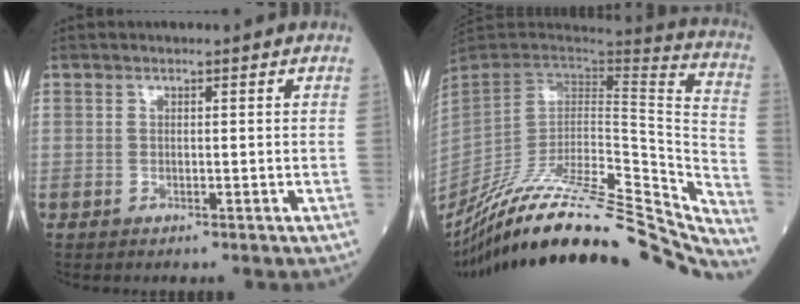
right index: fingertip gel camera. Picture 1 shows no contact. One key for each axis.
{"total": 39.6, "fx": -34.1, "fy": 5.5, "fz": 19.3, "tx": -0.256, "ty": -0.050, "tz": -0.484}